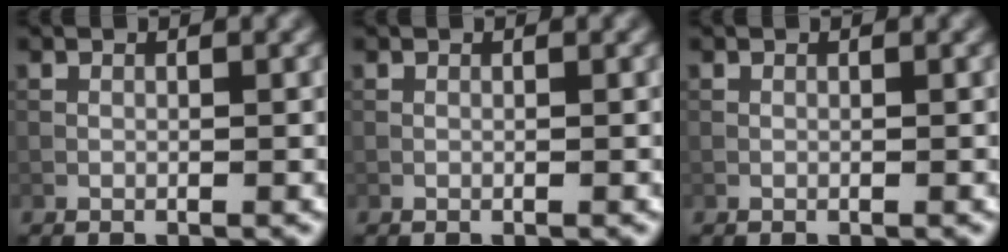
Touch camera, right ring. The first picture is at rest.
{"total": 0.0}
{"total": 0.0}